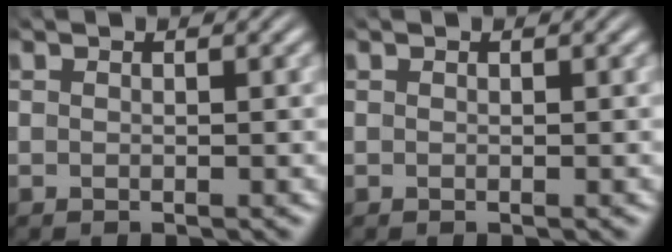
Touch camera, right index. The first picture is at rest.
{"total": 0.0}